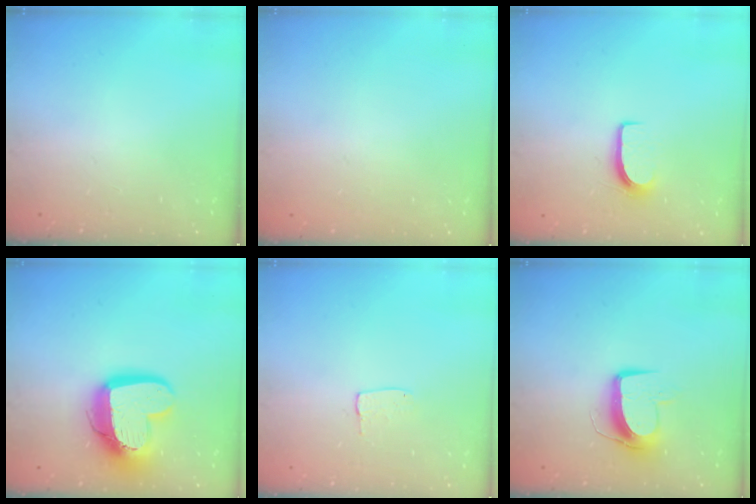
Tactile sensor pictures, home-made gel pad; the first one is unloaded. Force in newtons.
{"total": 0.0}
{"total": 6.5, "press": 6.4, "slide": 0.6}
{"total": 17.2, "press": 17.2, "slide": 1.5}
{"total": 3.4, "press": 3.4, "slide": 0.2}
{"total": 9.8, "press": 9.7, "slide": 0.7}